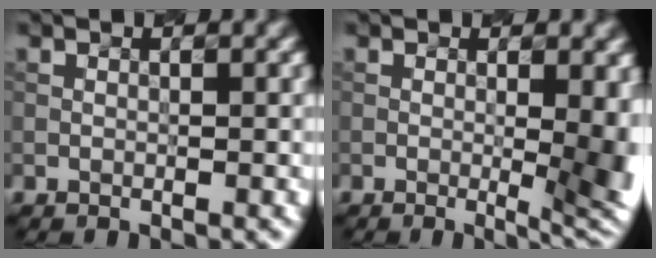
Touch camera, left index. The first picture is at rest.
{"total": 7.7, "force": [-0.4, 2.8, 7.1], "torque": [-0.053, 0.016, -0.002]}